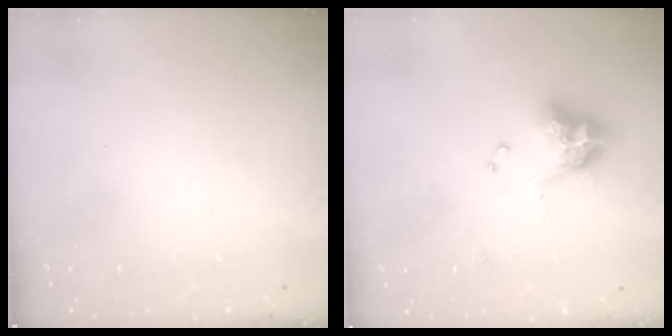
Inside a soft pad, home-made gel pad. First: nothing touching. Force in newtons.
{"total": 9.7, "press": 9.7, "slide": 1.1}